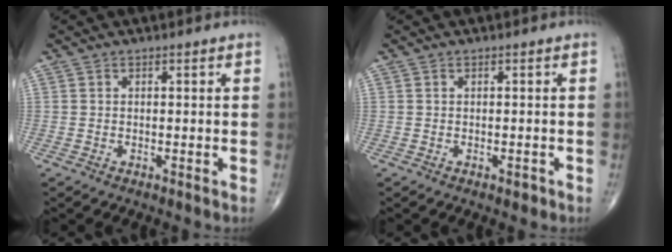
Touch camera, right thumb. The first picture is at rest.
{"total": 1.0, "force": [-0.4, 0.6, 0.7], "torque": [-0.007, -0.001, -0.005]}